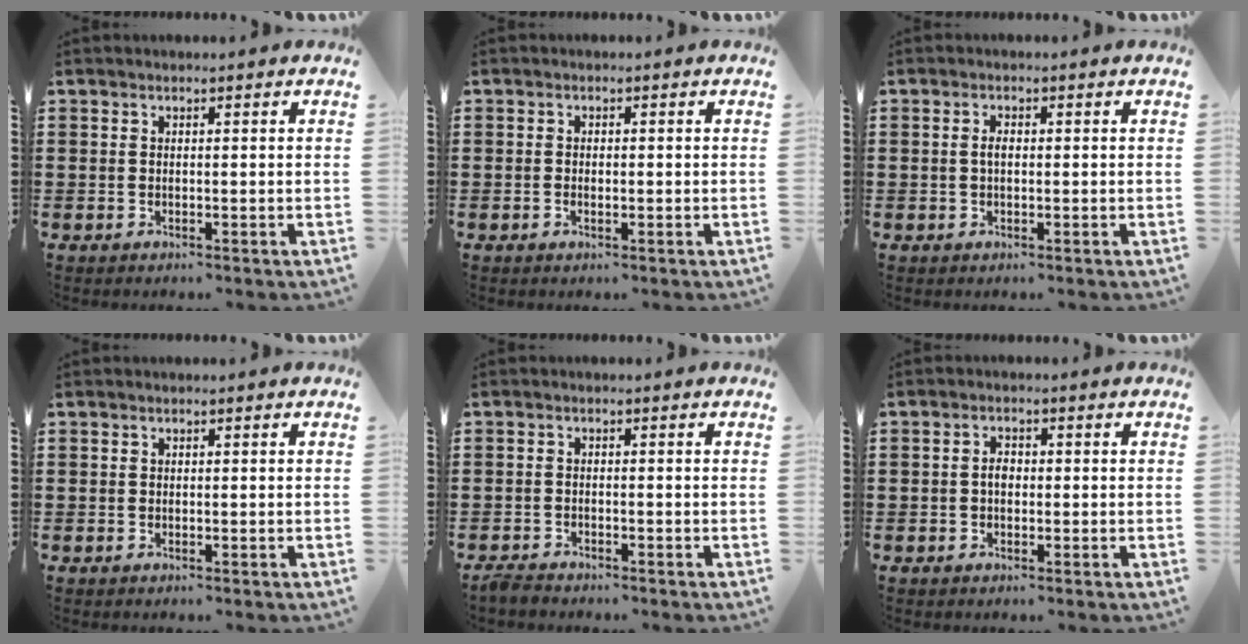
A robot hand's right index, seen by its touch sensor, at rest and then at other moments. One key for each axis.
{"total": 1.0, "fx": -0.2, "fy": 0.5, "fz": 0.8, "tx": -0.016, "ty": 0.001, "tz": -0.004}
{"total": 1.4, "fx": 0.0, "fy": 0.6, "fz": 1.3, "tx": -0.026, "ty": 0.003, "tz": -0.001}
{"total": 0.0}
{"total": 1.6, "fx": -1.6, "fy": 0.3, "fz": 0.1, "tx": -0.014, "ty": -0.001, "tz": -0.034}
{"total": 1.9, "fx": -0.2, "fy": 1.1, "fz": 1.5, "tx": -0.029, "ty": 0.005, "tz": -0.005}